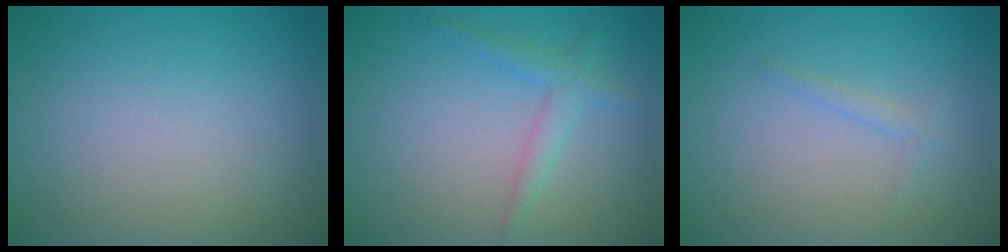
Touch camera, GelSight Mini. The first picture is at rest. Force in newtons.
{"total": 2.0, "press": 2.0, "slide": 0.1}
{"total": 1.0, "press": 1.0, "slide": 0.1}